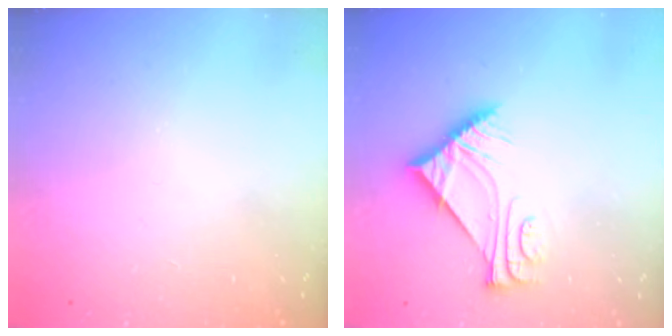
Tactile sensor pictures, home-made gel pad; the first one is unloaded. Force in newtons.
{"total": 6.9, "press": 6.8, "slide": 0.8}